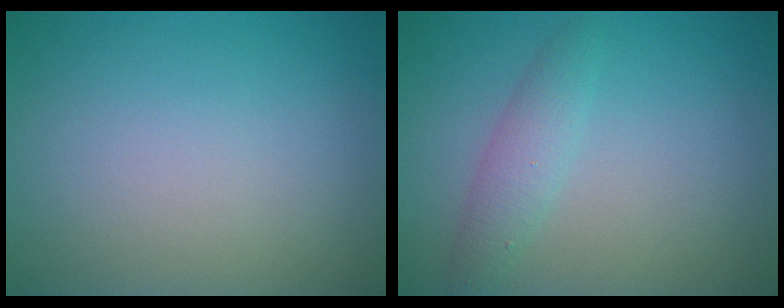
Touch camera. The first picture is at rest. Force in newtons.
{"total": 2.3, "press": 2.3, "slide": 0.1}